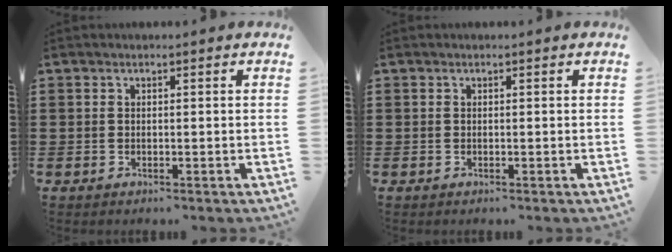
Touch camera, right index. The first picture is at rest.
{"total": 0.0}